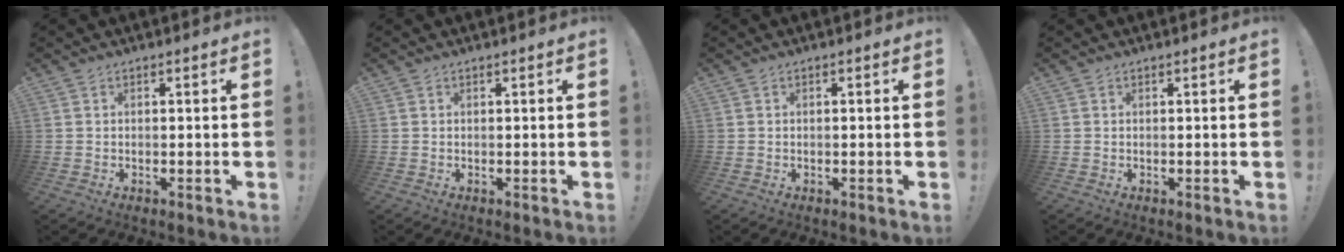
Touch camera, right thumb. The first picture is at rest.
{"total": 0.0}
{"total": 0.5, "force": [-0.4, -0.1, 0.3], "torque": [-0.008, -0.001, -0.007]}
{"total": 0.0}